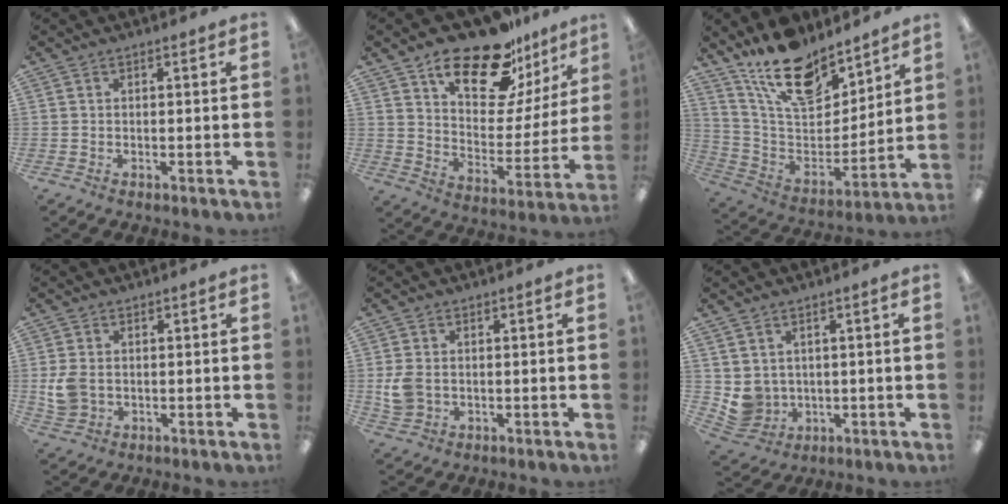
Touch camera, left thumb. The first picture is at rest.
{"total": 21.5, "force": [15.7, 9.1, 11.4], "torque": [-0.174, -0.102, 0.267]}
{"total": 18.2, "force": [13.9, 8.3, 8.4], "torque": [-0.158, -0.088, 0.249]}
{"total": 5.6, "force": [0.2, 4.4, 3.4], "torque": [-0.075, 0.006, 0.007]}
{"total": 5.3, "force": [0.1, 4.3, 3.1], "torque": [-0.070, 0.007, 0.005]}
{"total": 5.7, "force": [1.9, 5.2, 1.3], "torque": [-0.054, -0.008, 0.044]}